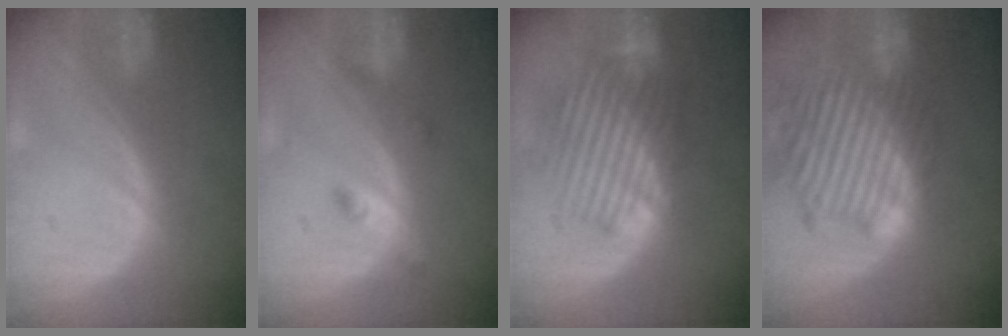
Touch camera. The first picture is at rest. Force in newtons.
{"total": 2.5, "press": 2.5, "slide": 0.2}
{"total": 9.3, "press": 8.8, "slide": 3.0}
{"total": 13.9, "press": 11.7, "slide": 7.4}